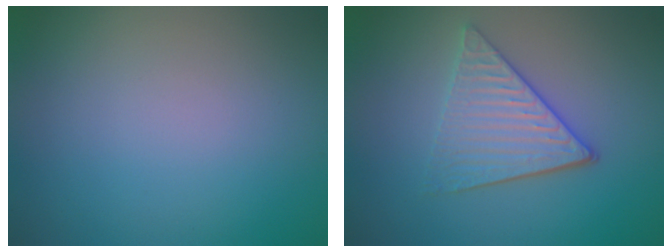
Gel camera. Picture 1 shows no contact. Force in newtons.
{"total": 3.9, "press": 3.3, "slide": 1.9}